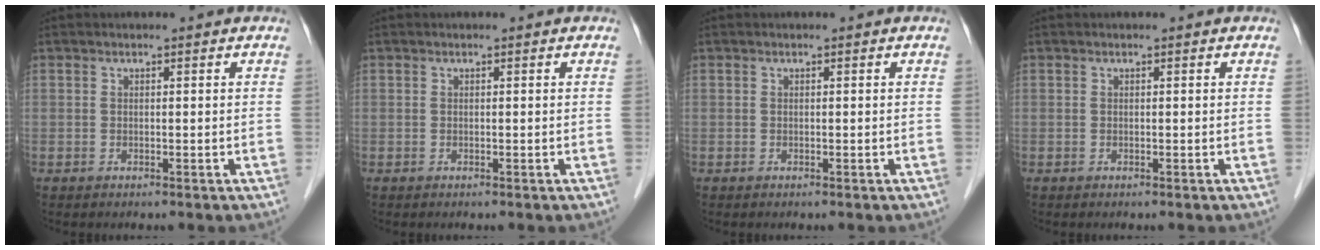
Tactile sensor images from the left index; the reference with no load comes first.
{"total": 0.0}
{"total": 0.0}
{"total": 0.0}